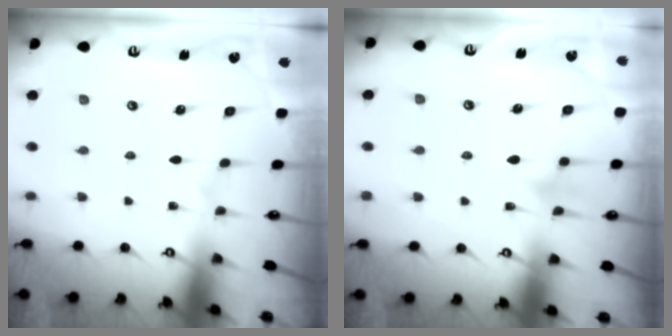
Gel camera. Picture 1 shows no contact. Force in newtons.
{"total": 7.2, "press": 7.1, "slide": 0.8}